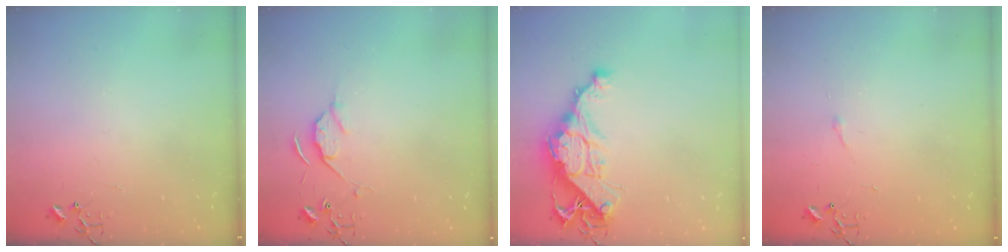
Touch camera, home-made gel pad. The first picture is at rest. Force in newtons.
{"total": 5.7, "press": 5.7, "slide": 0.8}
{"total": 13.4, "press": 13.4, "slide": 1.1}
{"total": 2.9, "press": 2.9, "slide": 0.5}